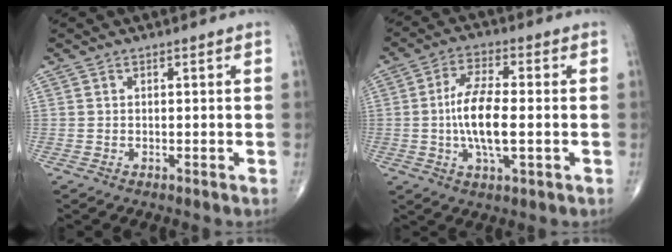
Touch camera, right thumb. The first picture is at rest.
{"total": 10.6, "force": [-0.9, 3.7, 9.9], "torque": [-0.201, 0.005, -0.019]}